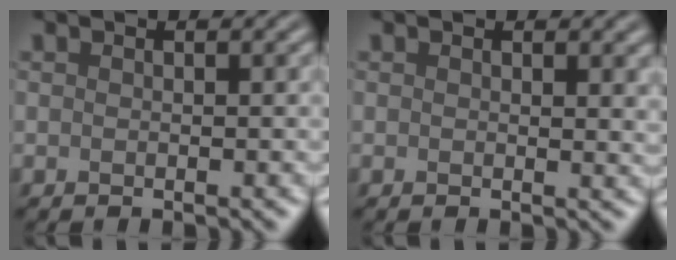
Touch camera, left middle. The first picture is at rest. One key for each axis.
{"total": 0.9, "fx": 0.5, "fy": 0.3, "fz": 0.7, "tx": -0.005, "ty": -0.004, "tz": 0.008}